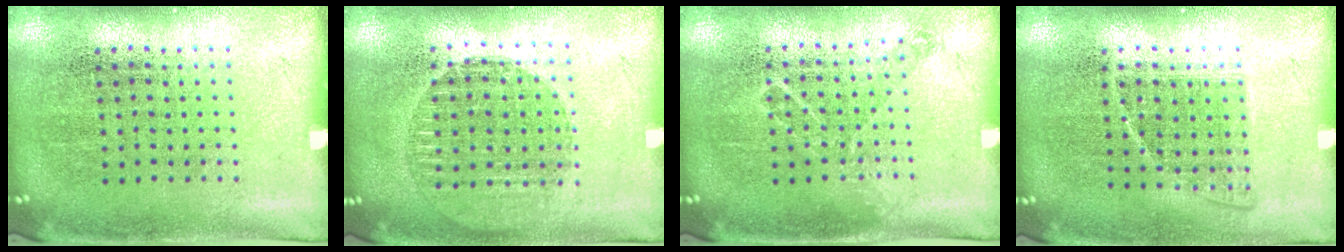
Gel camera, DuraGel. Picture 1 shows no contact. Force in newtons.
{"total": 1.4, "press": 1.2, "slide": 0.6}
{"total": 0.9, "press": 0.8, "slide": 0.2}
{"total": 0.8, "press": 0.8, "slide": 0.3}